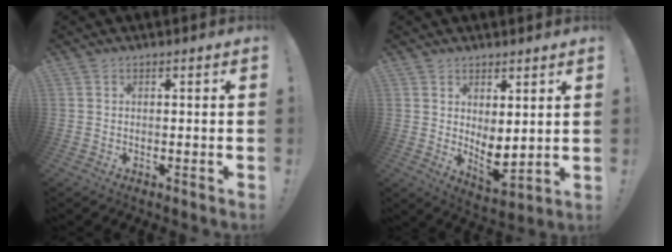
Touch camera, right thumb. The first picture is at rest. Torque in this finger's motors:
{"motor_torque": [-0.19, 0.48, 0.38, 0.46, 0.06]}